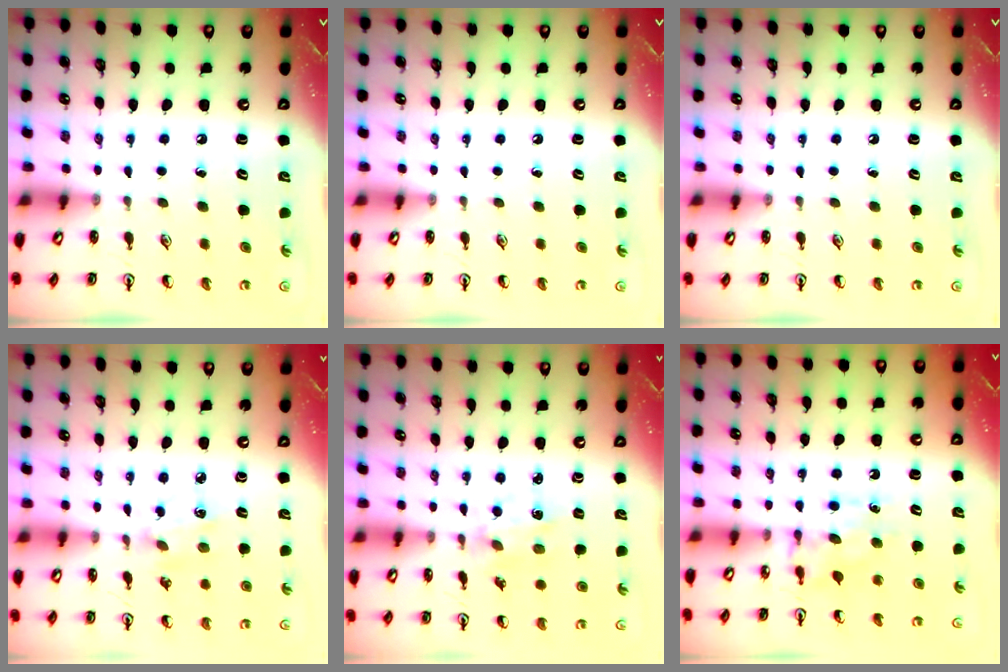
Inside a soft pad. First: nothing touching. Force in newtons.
{"total": 0.0}
{"total": 0.0}
{"total": 2.2, "press": 2.2, "slide": 0.3}
{"total": 1.9, "press": 1.8, "slide": 0.5}
{"total": 7.3, "press": 7.2, "slide": 0.7}